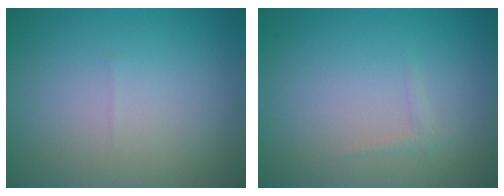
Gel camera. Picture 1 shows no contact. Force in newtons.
{"total": 0.7, "press": 0.7, "slide": 0.0}